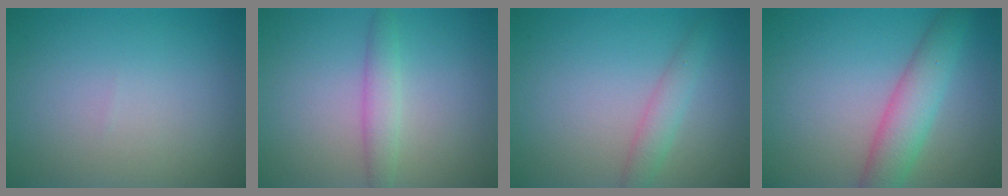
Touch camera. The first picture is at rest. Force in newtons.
{"total": 2.2, "press": 2.2, "slide": 0.0}
{"total": 1.9, "press": 1.9, "slide": 0.1}
{"total": 4.7, "press": 4.7, "slide": 0.2}